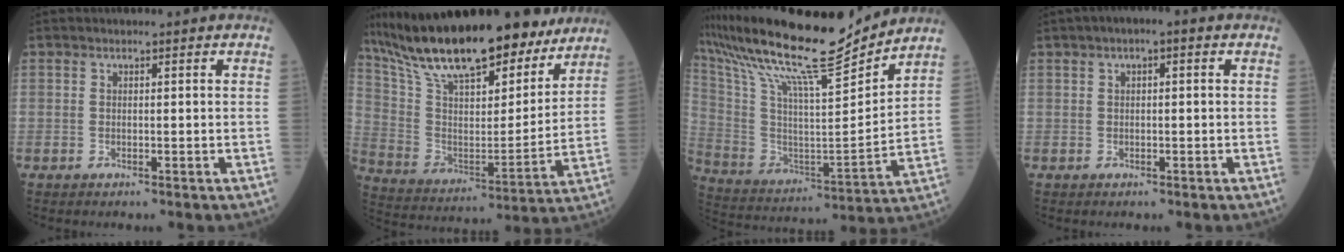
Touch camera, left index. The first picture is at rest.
{"total": 26.7, "force": [21.9, 6.5, 13.8], "torque": [-0.245, 0.005, 0.355]}
{"total": 22.7, "force": [20.1, 0.5, 10.6], "torque": [-0.220, -0.029, 0.343]}
{"total": 2.8, "force": [1.0, 0.9, 2.5], "torque": [-0.036, 0.016, 0.012]}